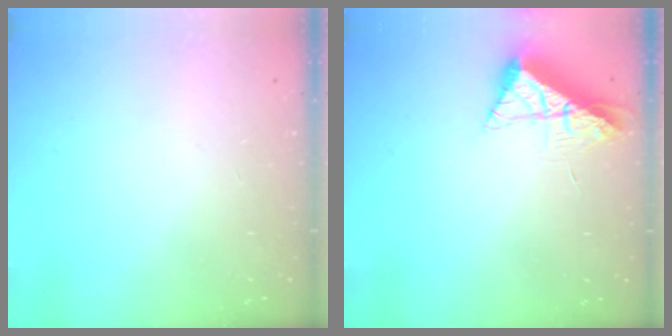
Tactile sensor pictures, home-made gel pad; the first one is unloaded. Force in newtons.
{"total": 8.2, "press": 8.2, "slide": 0.3}